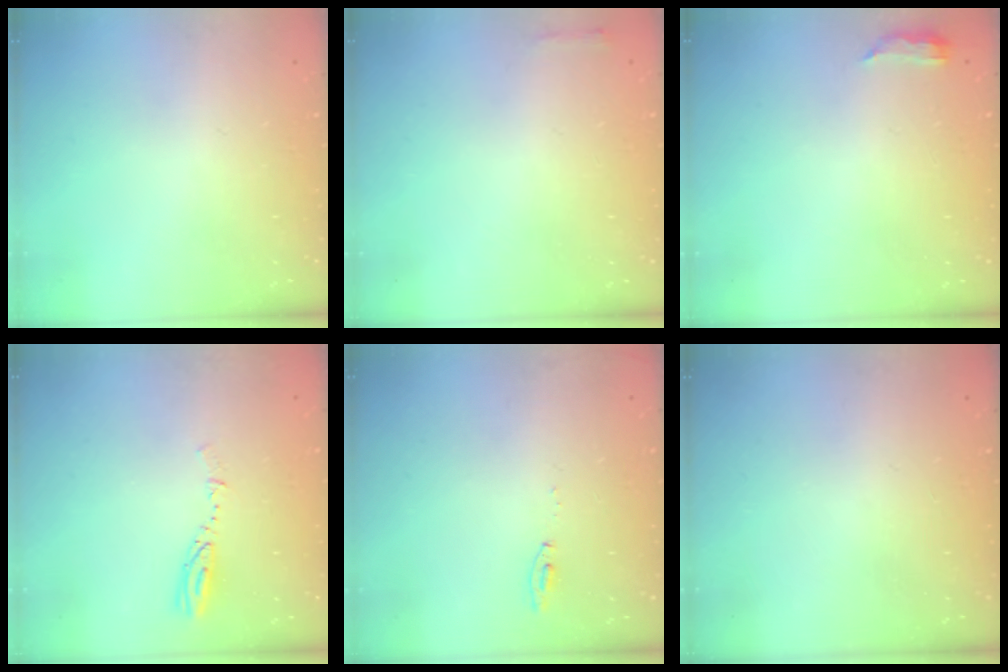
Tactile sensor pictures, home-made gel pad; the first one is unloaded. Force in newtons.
{"total": 2.3, "press": 2.3, "slide": 0.5}
{"total": 5.1, "press": 4.8, "slide": 1.7}
{"total": 3.7, "press": 3.7, "slide": 0.4}
{"total": 4.6, "press": 4.6, "slide": 0.5}
{"total": 0.0}